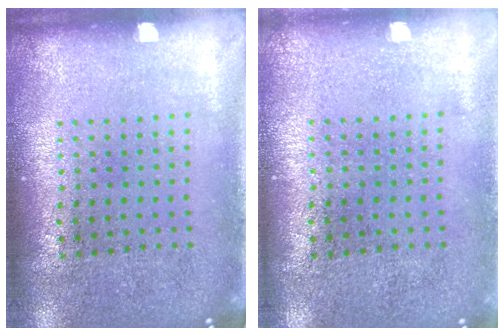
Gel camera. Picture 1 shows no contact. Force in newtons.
{"total": 0.0}